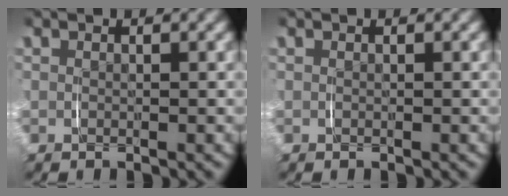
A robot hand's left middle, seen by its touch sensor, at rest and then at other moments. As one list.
[{"total": 0.0}]